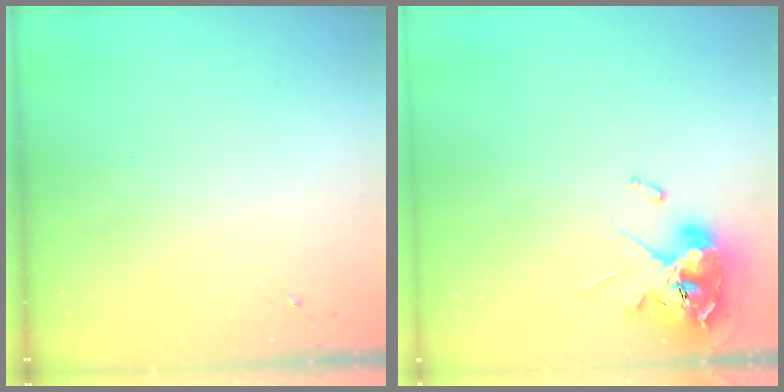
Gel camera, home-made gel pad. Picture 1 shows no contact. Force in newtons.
{"total": 12.7, "press": 12.5, "slide": 2.0}